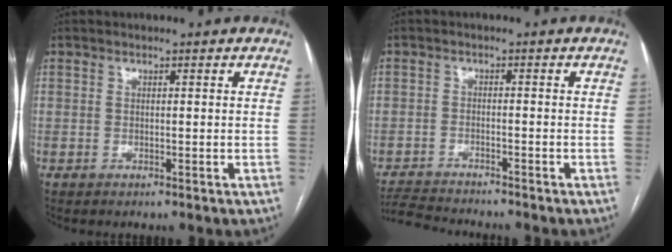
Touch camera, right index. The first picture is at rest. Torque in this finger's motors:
{"motor_torque": [-1.22, -0.69, -1.05, -0.21]}